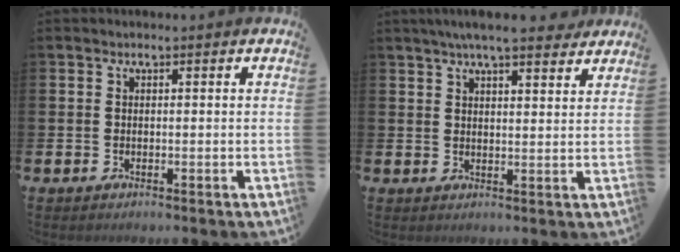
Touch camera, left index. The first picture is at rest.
{"total": 5.7, "force": [5.2, 0.5, 2.3], "torque": [-0.051, -0.016, 0.092]}